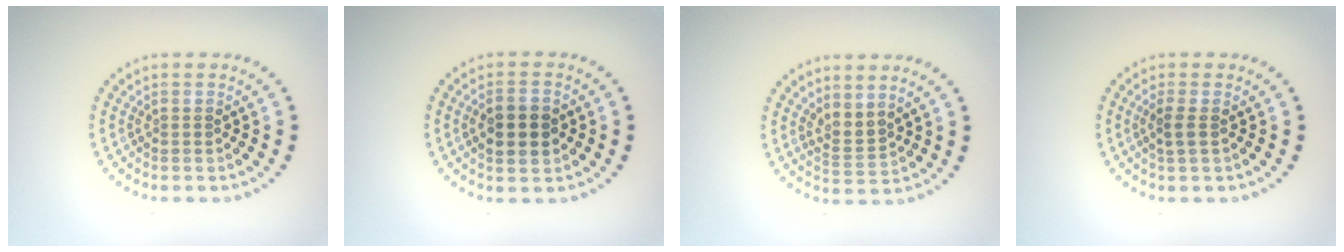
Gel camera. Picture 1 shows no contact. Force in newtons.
{"total": 3.6, "press": 3.6, "slide": 0.2}
{"total": 1.9, "press": 1.4, "slide": 1.2}
{"total": 1.3, "press": 1.2, "slide": 0.6}